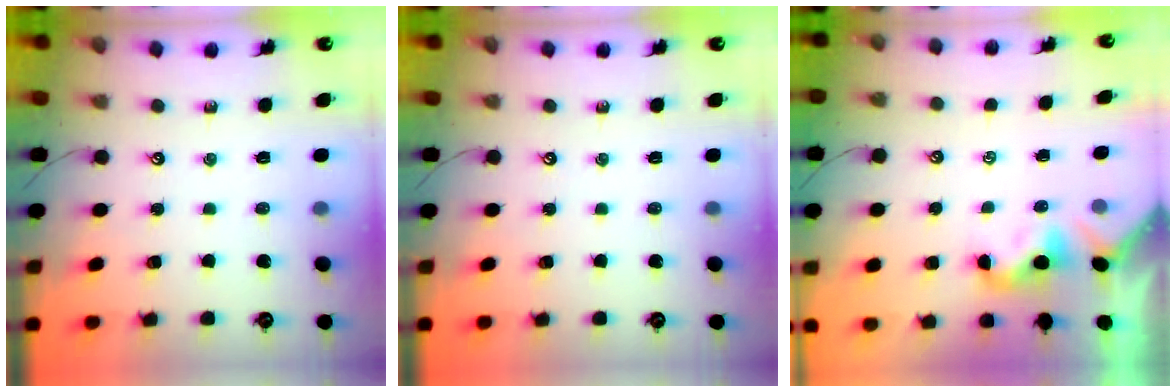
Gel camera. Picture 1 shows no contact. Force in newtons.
{"total": 0.0}
{"total": 2.0, "press": 2.0, "slide": 0.5}